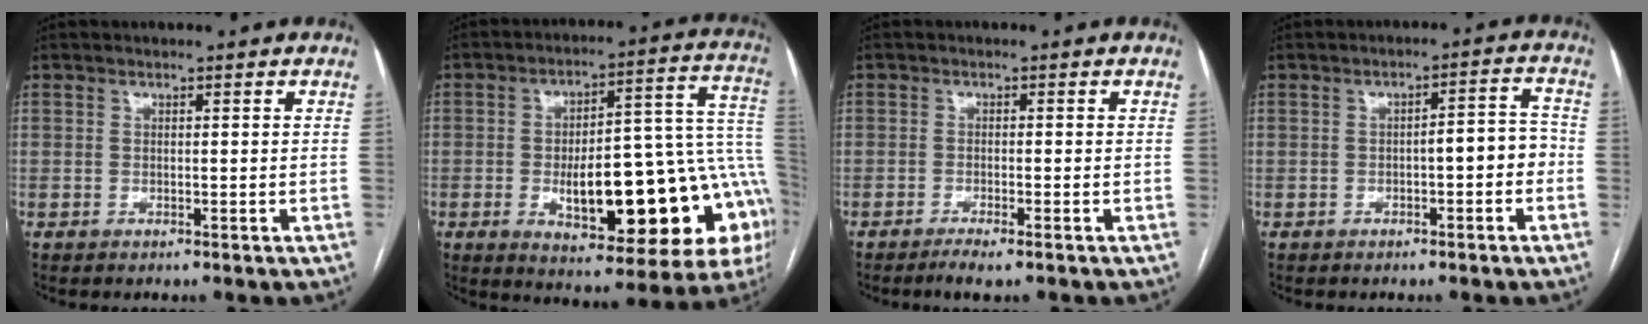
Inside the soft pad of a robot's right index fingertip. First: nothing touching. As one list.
[{"total": 25.3, "force": [-5.9, 7.7, 23.4], "torque": [-0.237, 0.029, -0.062]}, {"total": 2.8, "force": [-2.0, 0.1, 1.9], "torque": [-0.031, -0.004, -0.035]}, {"total": 4.6, "force": [-1.2, 1.3, 4.2], "torque": [-0.055, 0.028, -0.015]}]